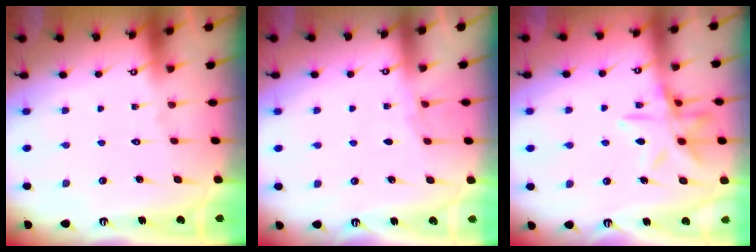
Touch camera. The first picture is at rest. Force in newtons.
{"total": 2.8, "press": 2.7, "slide": 0.4}
{"total": 13.1, "press": 13.1, "slide": 0.9}